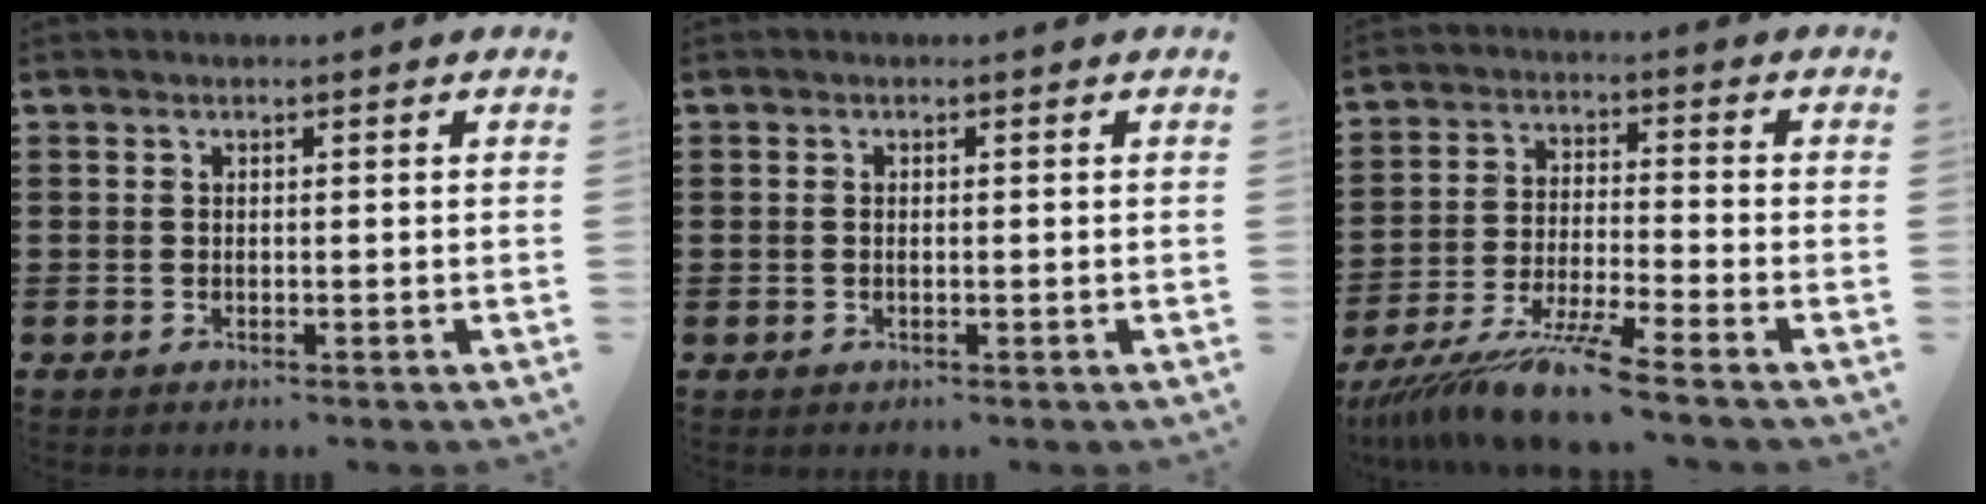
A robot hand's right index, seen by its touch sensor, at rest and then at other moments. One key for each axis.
{"total": 0.0}
{"total": 9.6, "fx": -7.9, "fy": -0.4, "fz": 5.4, "tx": -0.118, "ty": -0.010, "tz": -0.158}